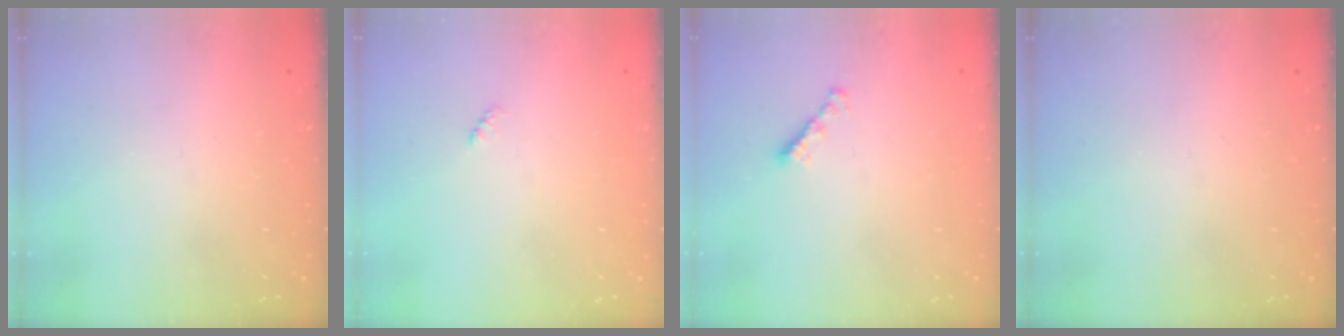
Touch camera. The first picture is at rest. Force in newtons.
{"total": 1.9, "press": 1.9, "slide": 0.4}
{"total": 2.2, "press": 2.1, "slide": 0.5}
{"total": 0.0}